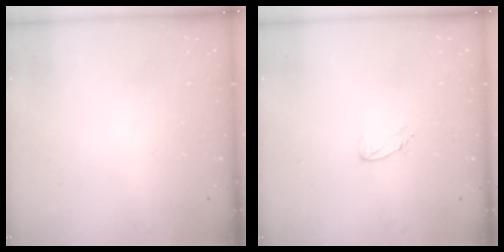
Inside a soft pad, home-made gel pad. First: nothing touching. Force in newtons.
{"total": 5.0, "press": 4.9, "slide": 0.4}